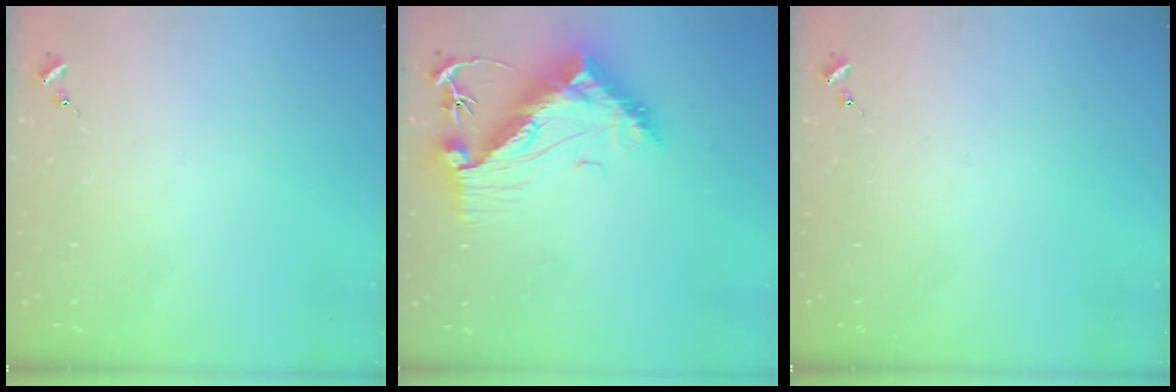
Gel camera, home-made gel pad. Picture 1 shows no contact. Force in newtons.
{"total": 14.8, "press": 14.7, "slide": 1.3}
{"total": 0.0}